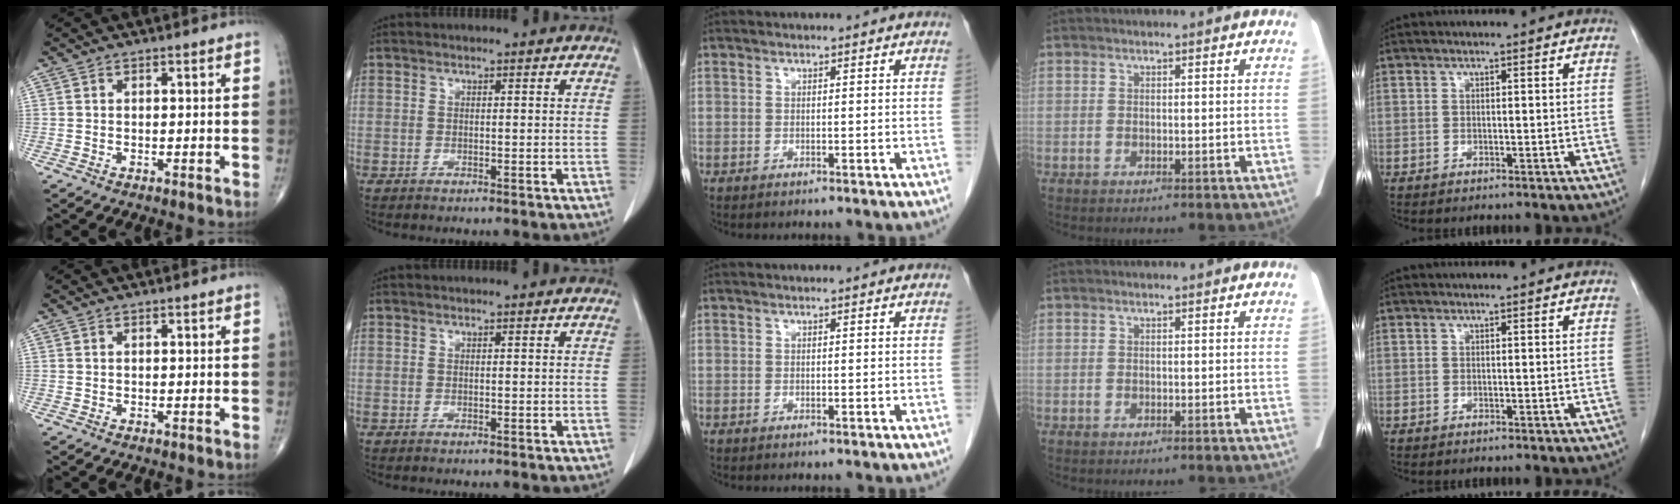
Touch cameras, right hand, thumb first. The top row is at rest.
{}